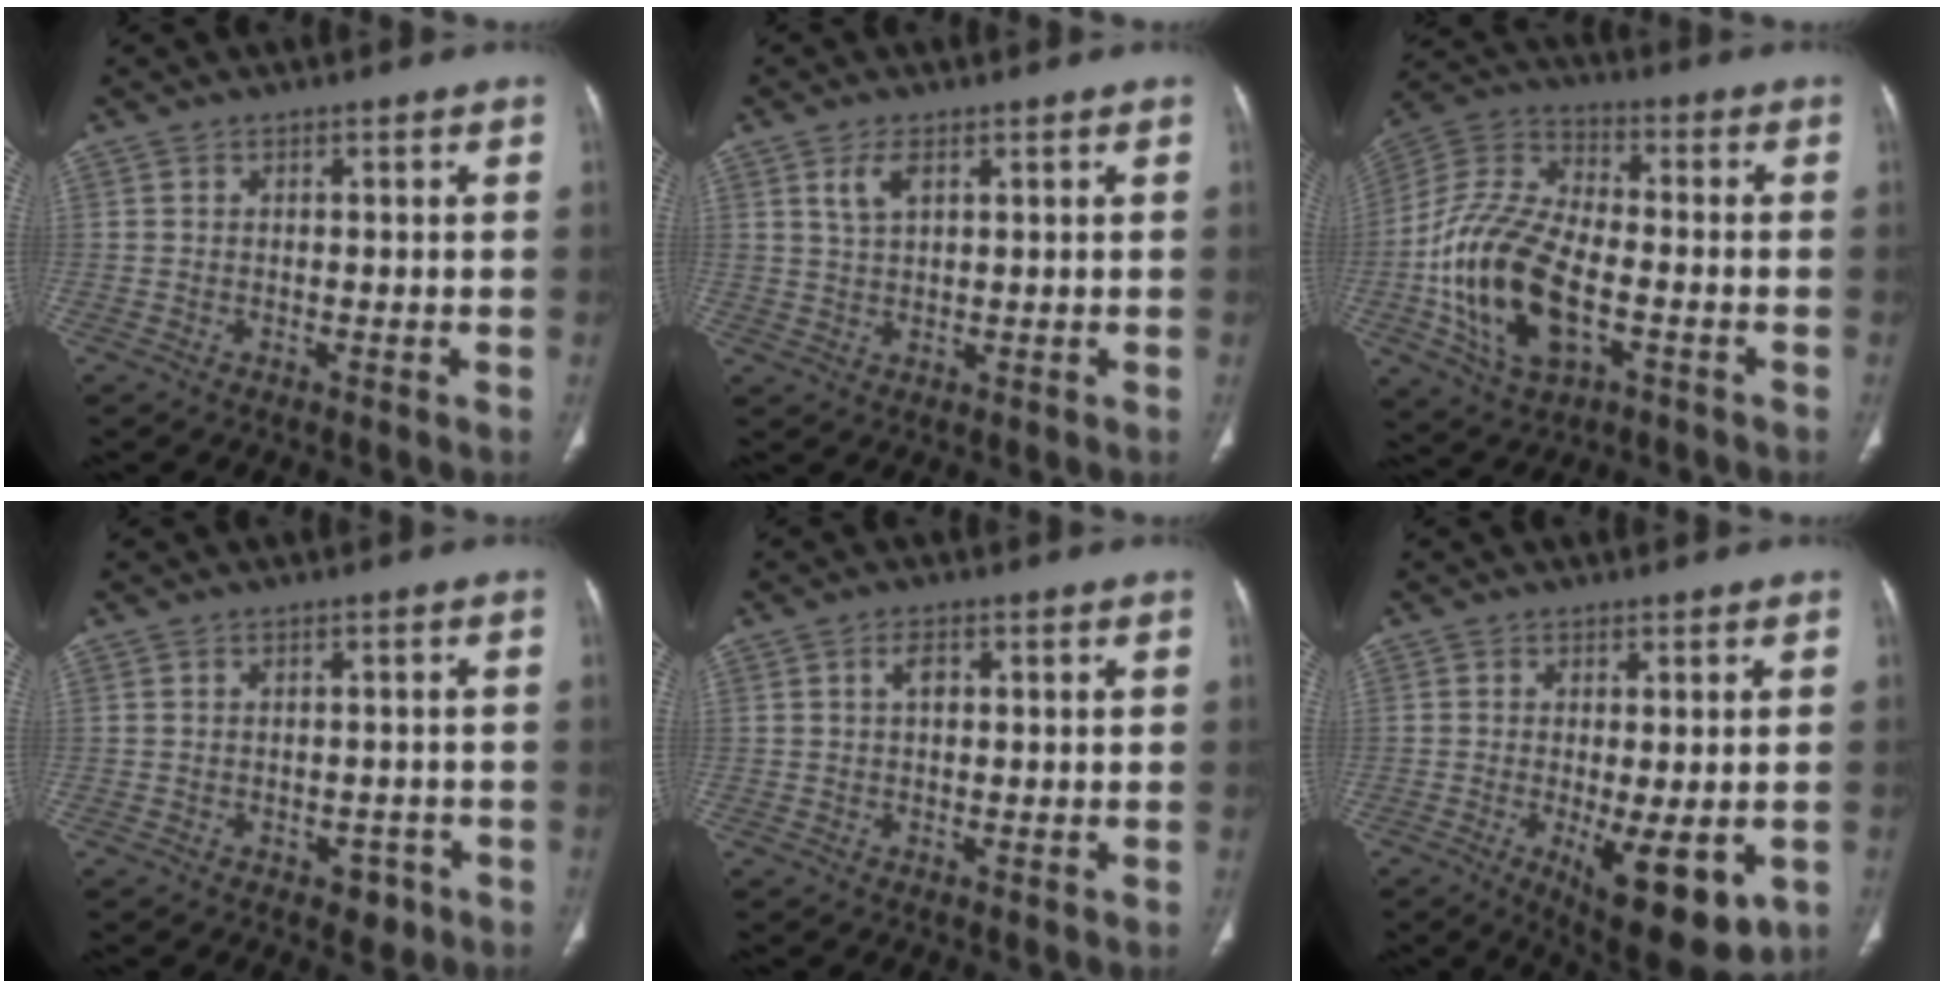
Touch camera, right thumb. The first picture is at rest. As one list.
[{"total": 3.8, "force": [1.8, 1.8, 2.7], "torque": [-0.053, -0.005, 0.041]}, {"total": 19.7, "force": [-4.9, 10.6, 15.9], "torque": [-0.313, 0.022, -0.089]}, {"total": 2.2, "force": [-1.5, 1.4, 0.9], "torque": [0.001, 0.010, -0.016]}, {"total": 2.4, "force": [0.6, 1.2, 1.9], "torque": [-0.034, 0.001, 0.008]}, {"total": 12.4, "force": [-3.8, 4.6, 10.9], "torque": [-0.146, -0.023, -0.043]}]